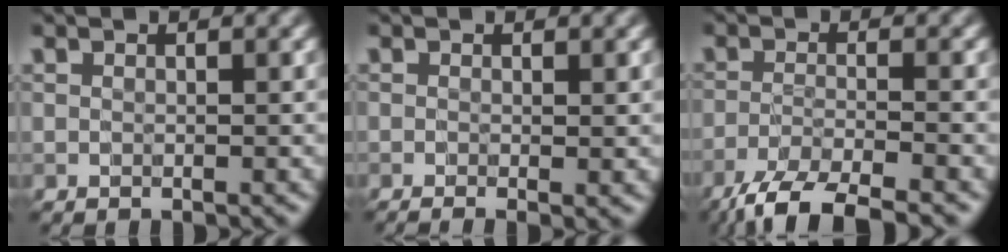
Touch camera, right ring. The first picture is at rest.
{"total": 2.5, "force": [-0.5, 0.9, 2.3], "torque": [-0.028, -0.007, -0.008]}
{"total": 6.0, "force": [-4.7, 1.1, 3.6], "torque": [-0.059, -0.006, -0.095]}